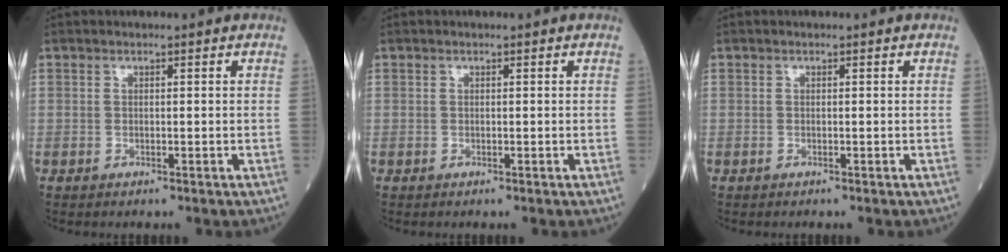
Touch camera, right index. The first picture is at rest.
{"total": 0.0}
{"total": 0.0}